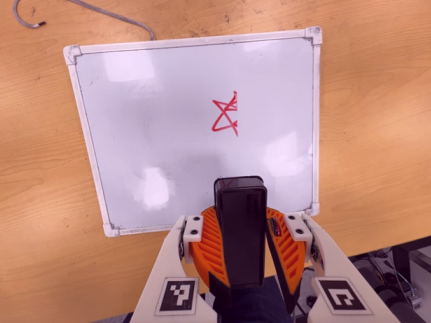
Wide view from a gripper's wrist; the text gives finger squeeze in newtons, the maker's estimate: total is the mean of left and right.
{"total": 11.3, "left": 11.2, "right": 11.3}